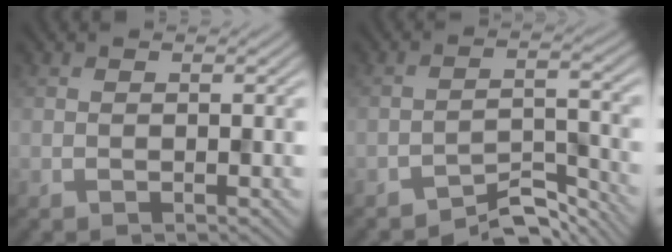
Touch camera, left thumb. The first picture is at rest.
{"total": 5.2, "force": [-4.7, 1.2, 2.0], "torque": [-0.028, 0.005, -0.080]}